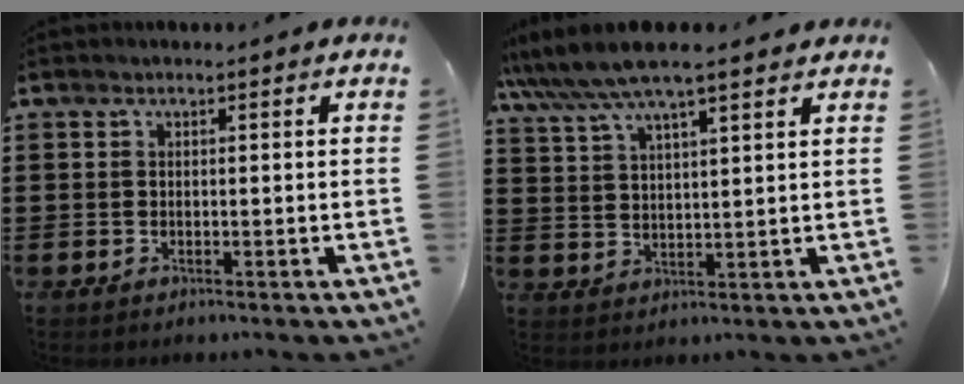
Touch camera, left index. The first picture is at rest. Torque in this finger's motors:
{"motor_torque": [2.14, 0.00, 1.05, 0.21]}